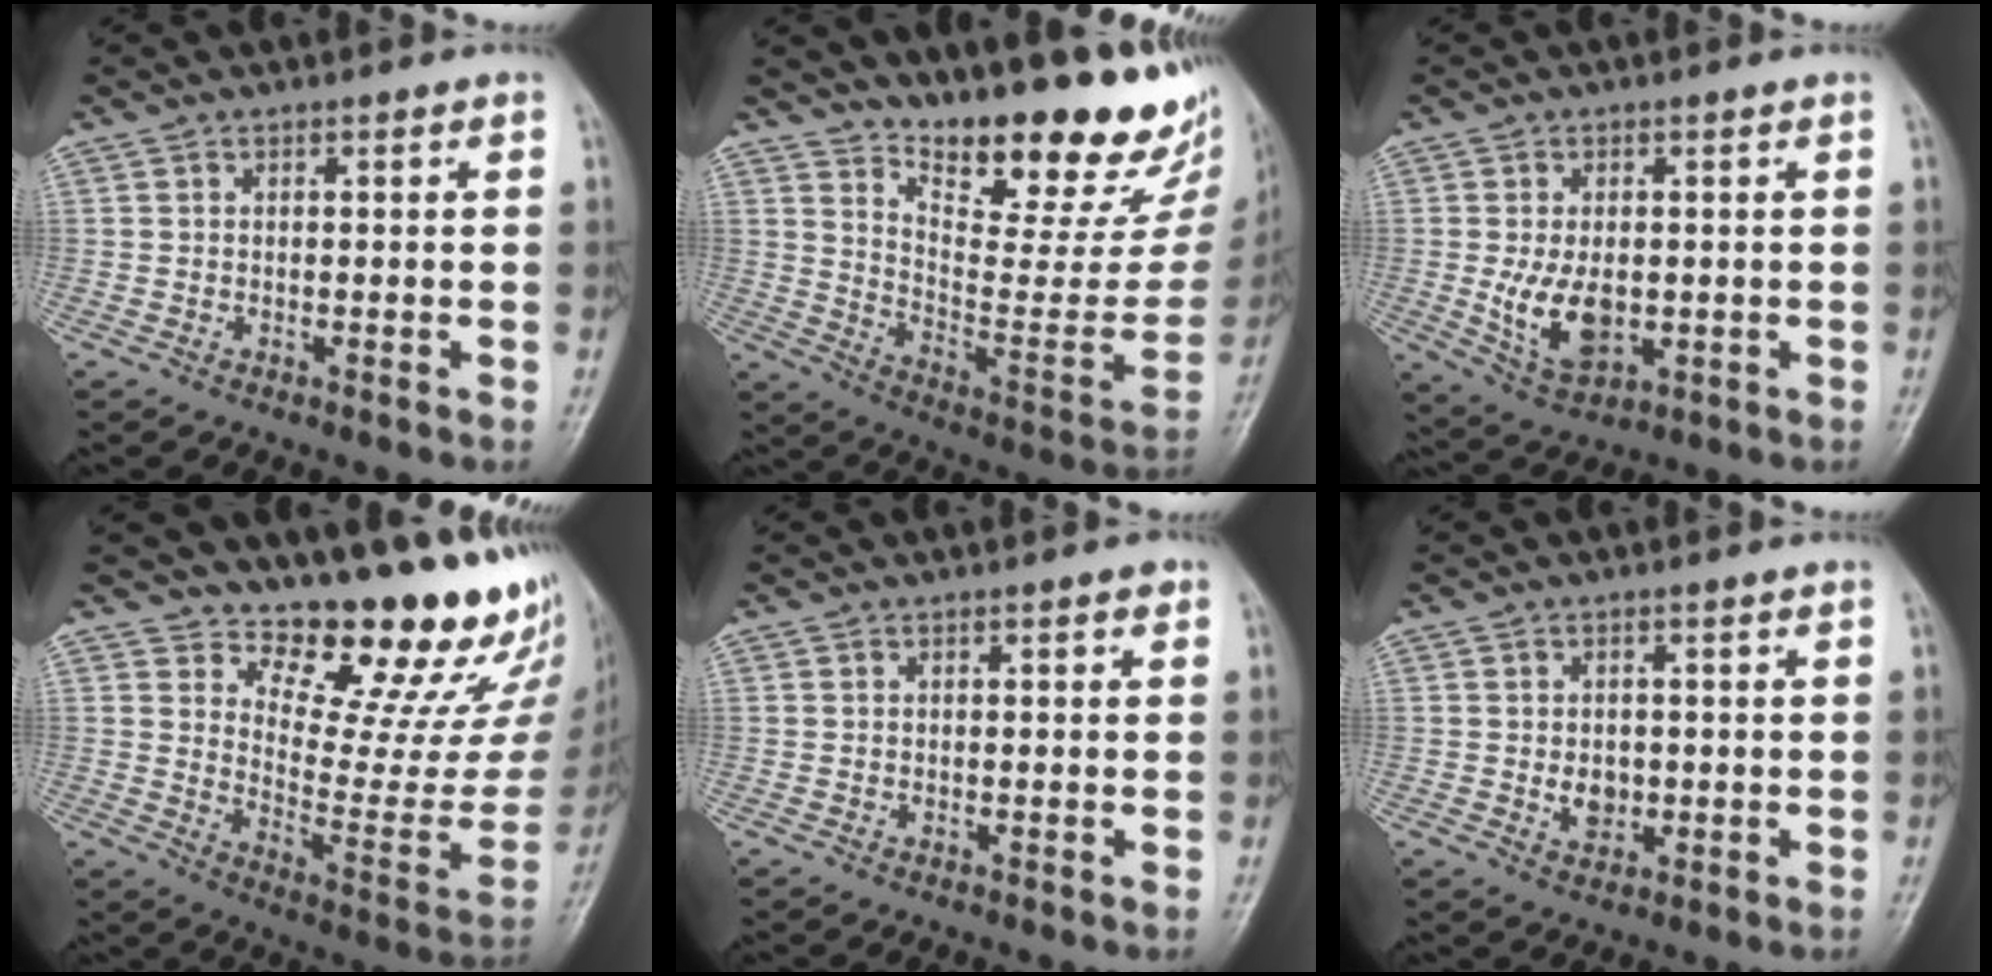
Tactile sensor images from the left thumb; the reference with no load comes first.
{"total": 25.1, "force": [19.6, 8.0, 13.5], "torque": [-0.164, -0.132, 0.281]}
{"total": 8.3, "force": [-0.5, 4.9, 6.7], "torque": [-0.110, -0.013, 0.005]}
{"total": 19.6, "force": [17.6, 5.3, 6.7], "torque": [-0.038, -0.180, 0.229]}
{"total": 1.0, "force": [0.5, 0.3, 0.7], "torque": [-0.009, 0.000, 0.005]}
{"total": 3.2, "force": [0.0, 2.4, 2.1], "torque": [-0.024, -0.003, 0.007]}